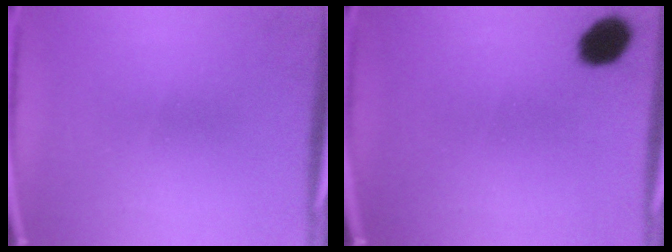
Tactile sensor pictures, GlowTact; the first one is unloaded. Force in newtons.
{"total": 6.2}